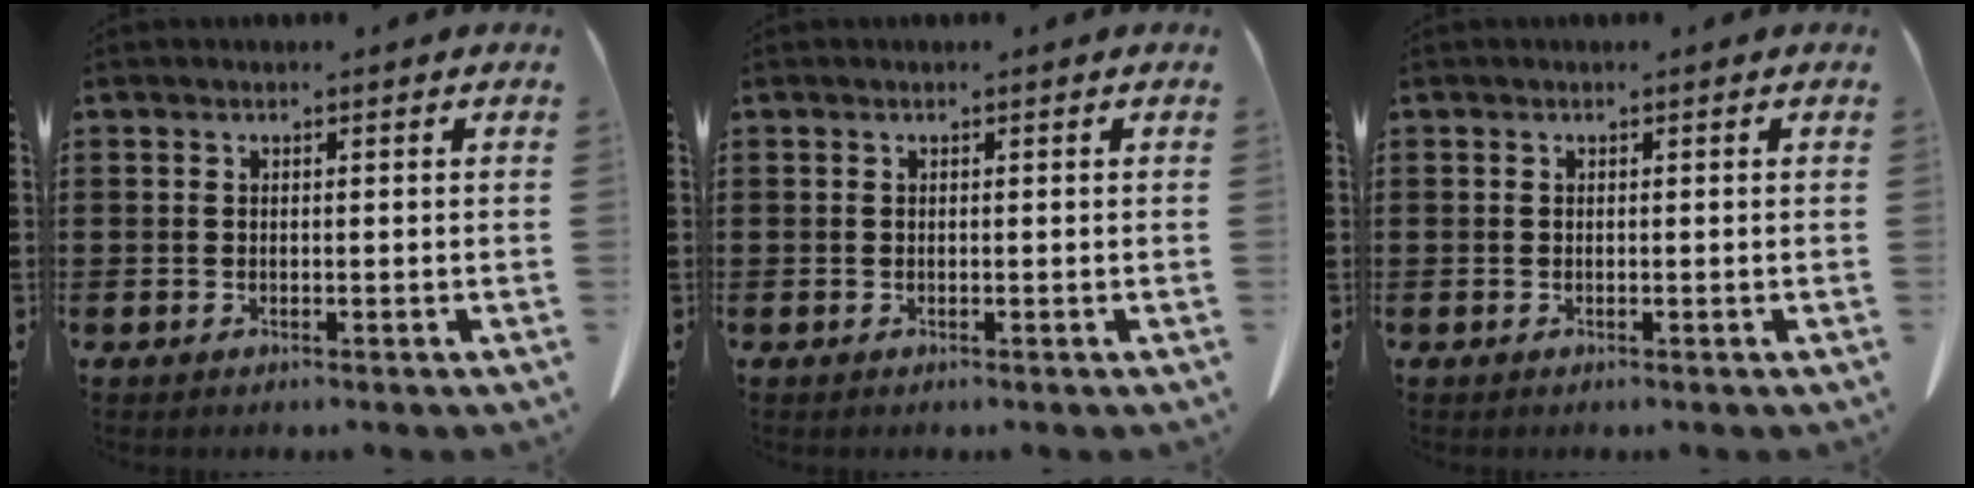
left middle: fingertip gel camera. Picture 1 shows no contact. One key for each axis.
{"total": 0.0}
{"total": 0.0}